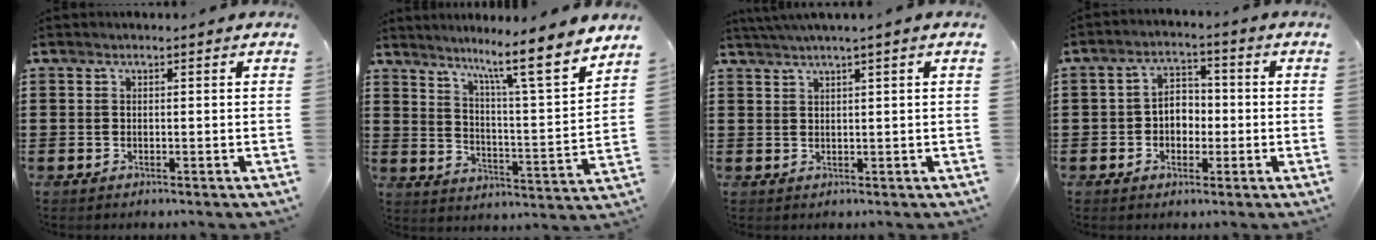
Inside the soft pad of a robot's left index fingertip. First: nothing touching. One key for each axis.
{"total": 8.2, "fx": 6.5, "fy": -0.8, "fz": 4.9, "tx": -0.098, "ty": -0.061, "tz": 0.092}
{"total": 1.8, "fx": 1.2, "fy": -0.5, "fz": 1.2, "tx": -0.022, "ty": -0.003, "tz": 0.022}
{"total": 4.3, "fx": -0.9, "fy": 3.3, "fz": 2.6, "tx": -0.049, "ty": 0.009, "tz": -0.024}